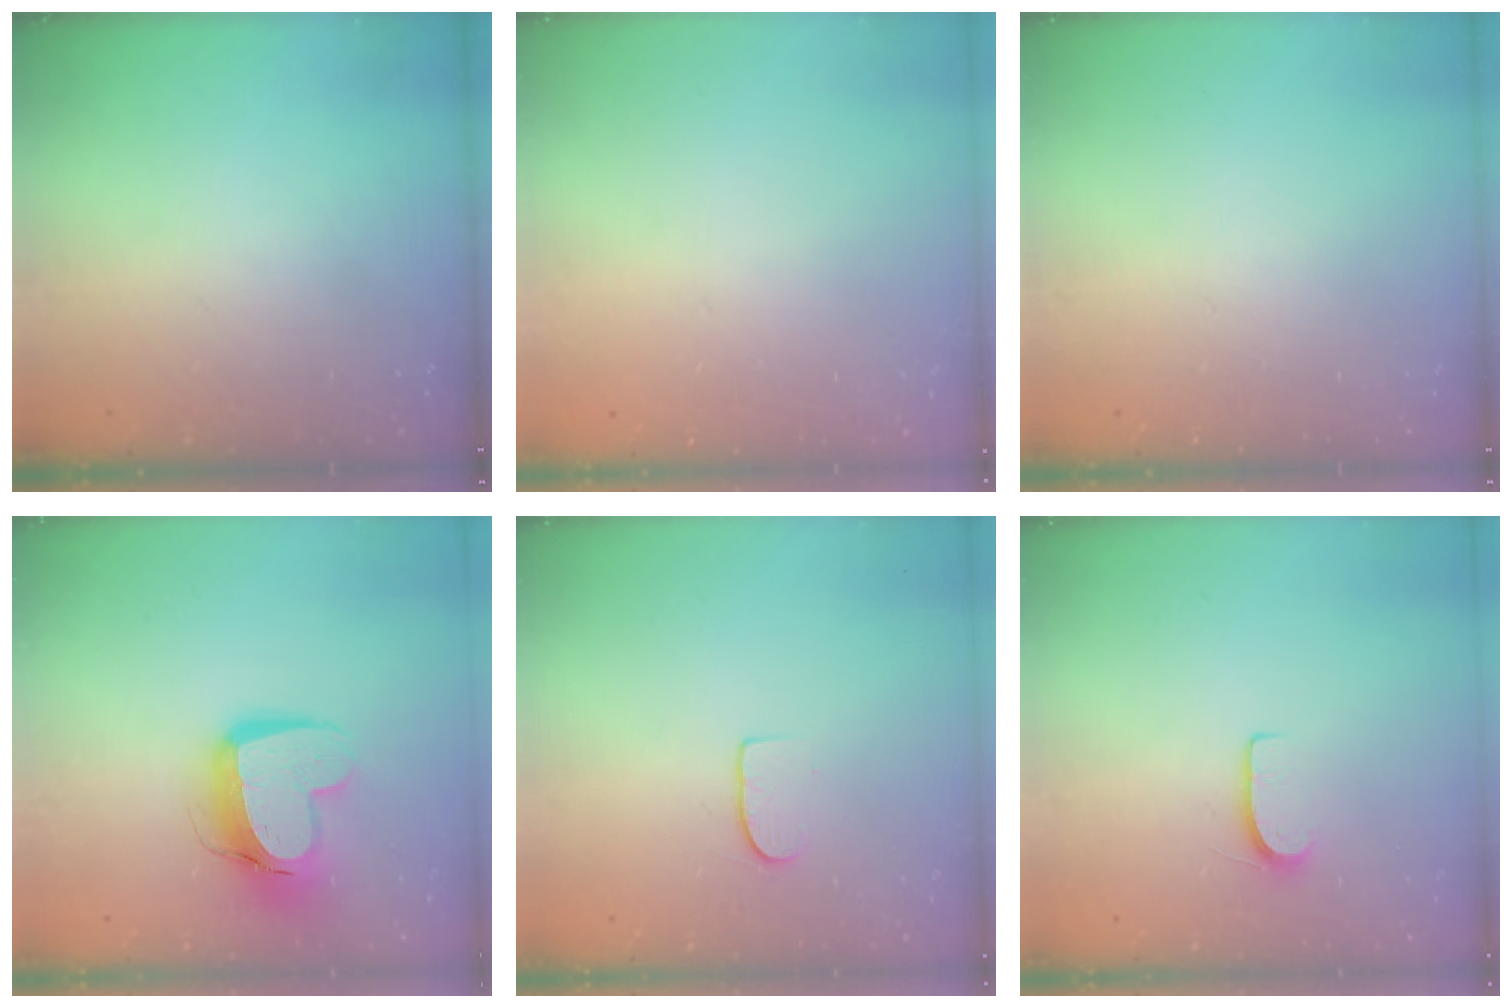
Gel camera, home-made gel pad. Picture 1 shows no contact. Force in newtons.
{"total": 0.0}
{"total": 0.0}
{"total": 13.5, "press": 13.4, "slide": 1.4}
{"total": 6.6, "press": 6.6, "slide": 0.7}
{"total": 6.2, "press": 6.2, "slide": 0.6}